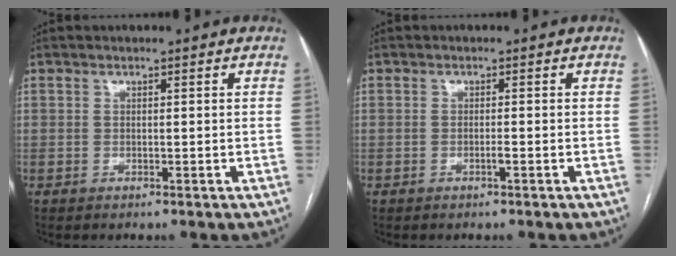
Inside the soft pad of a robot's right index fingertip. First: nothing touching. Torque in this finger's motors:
{"motor_torque": [0.47, 0.28, 0.23, 0.07]}